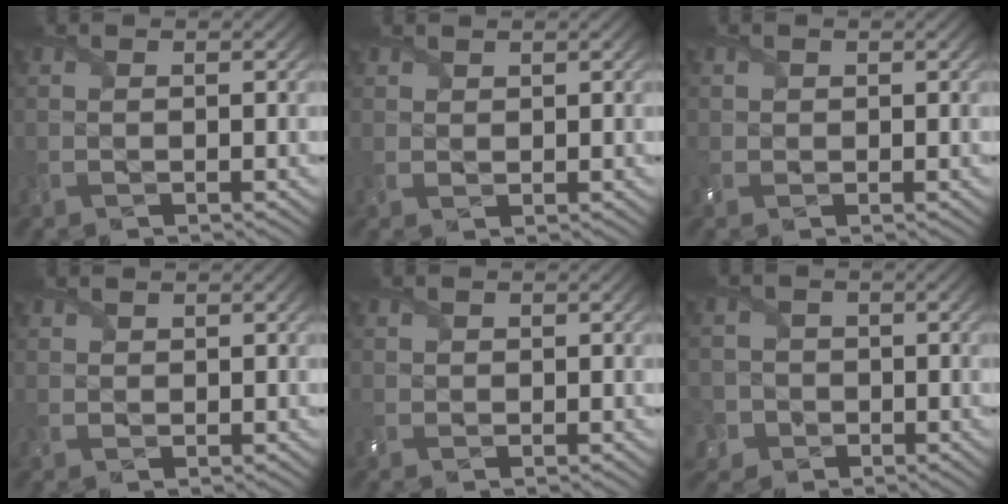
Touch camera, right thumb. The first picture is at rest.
{"total": 1.4, "force": [1.1, 0.7, 0.3], "torque": [-0.011, 0.004, 0.027]}
{"total": 1.3, "force": [0.3, 1.2, 0.2], "torque": [-0.009, 0.000, 0.003]}
{"total": 1.1, "force": [0.9, 0.5, 0.2], "torque": [-0.009, 0.003, 0.021]}
{"total": 0.9, "force": [0.3, 0.9, 0.2], "torque": [-0.006, 0.001, 0.003]}
{"total": 5.0, "force": [-1.6, 4.7, 1.0], "torque": [-0.037, -0.002, -0.055]}